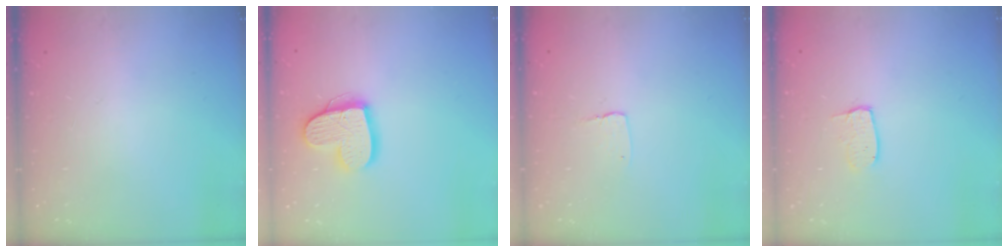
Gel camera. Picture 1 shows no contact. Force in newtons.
{"total": 15.0, "press": 14.9, "slide": 1.1}
{"total": 2.9, "press": 2.9, "slide": 0.2}
{"total": 4.2, "press": 4.2, "slide": 0.4}